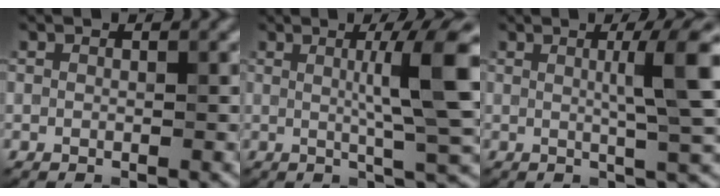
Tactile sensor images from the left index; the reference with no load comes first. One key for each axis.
{"total": 7.4, "fx": 1.0, "fy": 1.1, "fz": 7.2, "tx": -0.100, "ty": 0.009, "tz": 0.016}
{"total": 6.0, "fx": 1.1, "fy": 0.8, "fz": 5.8, "tx": -0.081, "ty": 0.008, "tz": 0.016}